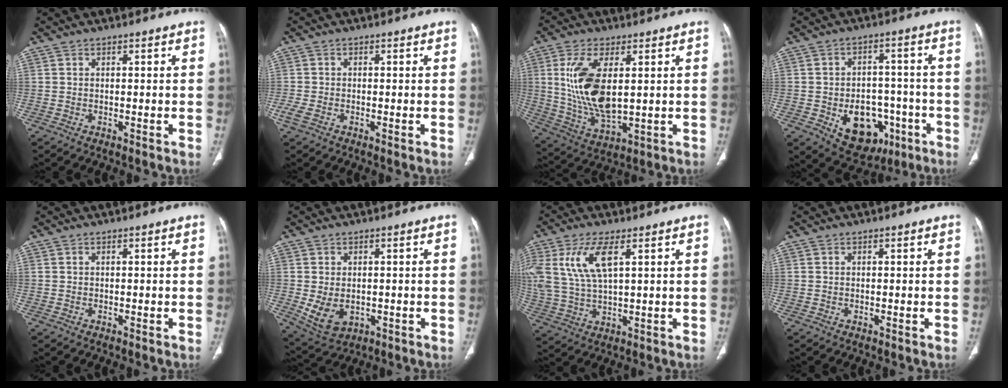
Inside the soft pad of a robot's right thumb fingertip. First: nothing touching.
{"total": 2.1, "force": [-0.7, 1.1, 1.6], "torque": [-0.044, -0.004, -0.019]}
{"total": 14.7, "force": [2.6, 6.8, 12.8], "torque": [-0.259, -0.021, 0.064]}
{"total": 14.1, "force": [-5.1, 10.0, 8.5], "torque": [-0.082, 0.029, -0.059]}
{"total": 0.0}
{"total": 6.8, "force": [-0.7, 4.8, 4.7], "torque": [-0.081, -0.007, 0.005]}
{"total": 12.5, "force": [4.6, 5.2, 10.5], "torque": [-0.242, -0.006, 0.099]}
{"total": 0.0}